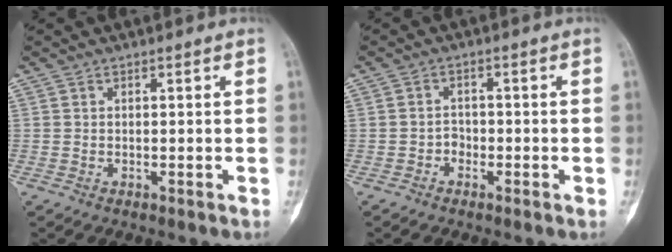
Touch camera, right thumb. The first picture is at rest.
{"total": 1.8, "force": [-1.0, 1.4, 0.6], "torque": [-0.001, 0.008, -0.023]}